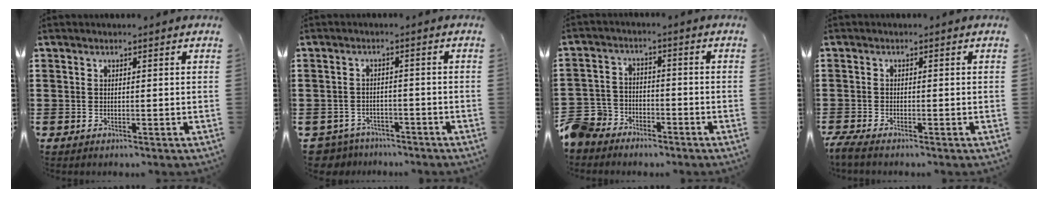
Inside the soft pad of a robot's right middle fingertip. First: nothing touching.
{"total": 3.3, "force": [-3.2, 0.8, -0.1], "torque": [-0.014, -0.002, -0.072]}
{"total": 6.3, "force": [-5.5, 3.0, 0.7], "torque": [-0.054, 0.006, -0.123]}
{"total": 1.5, "force": [-1.3, 0.1, 0.7], "torque": [-0.020, -0.001, -0.028]}